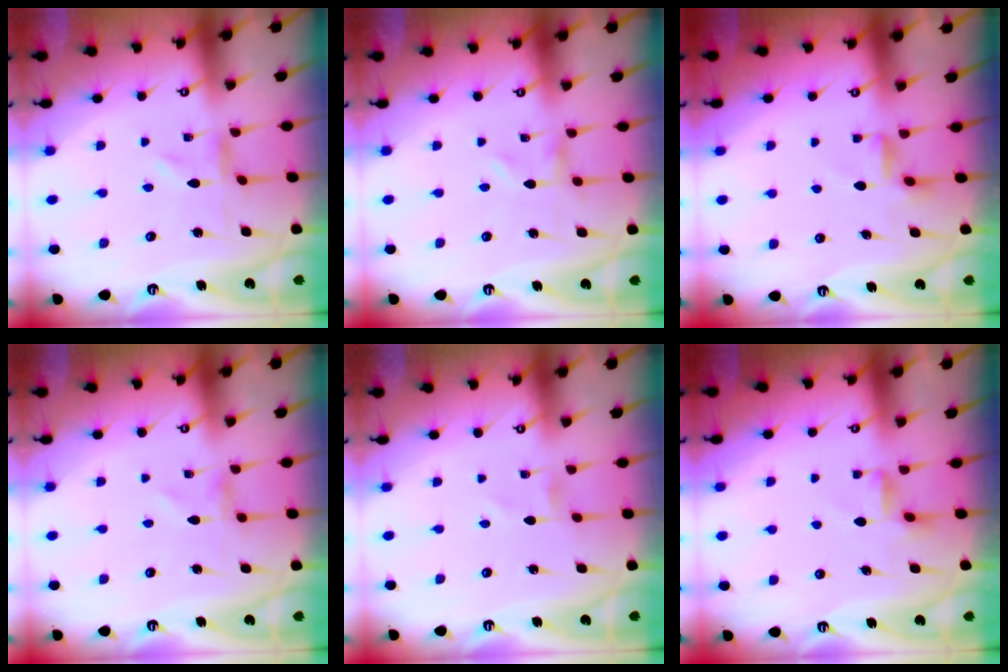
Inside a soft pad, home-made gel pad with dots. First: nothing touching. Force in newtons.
{"total": 0.0}
{"total": 2.5, "press": 2.4, "slide": 0.6}
{"total": 0.0}
{"total": 0.0}
{"total": 2.3, "press": 2.3, "slide": 0.5}